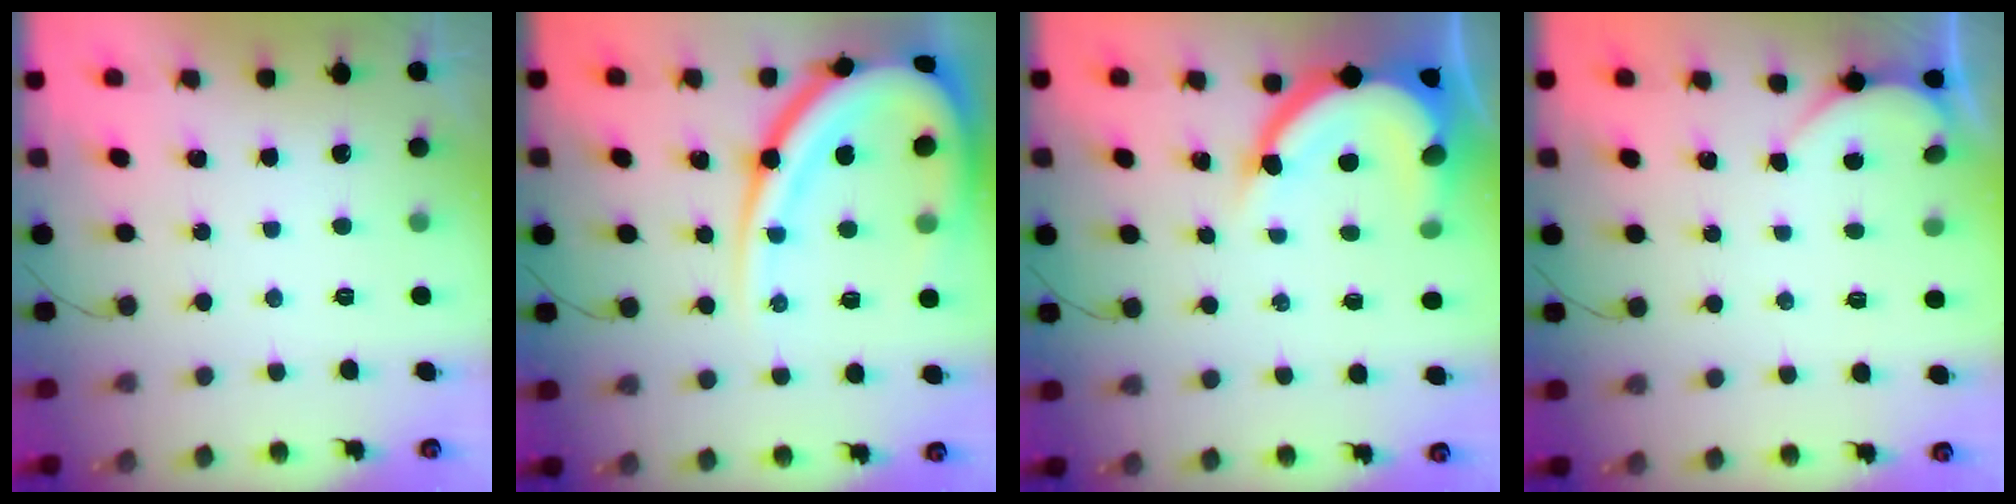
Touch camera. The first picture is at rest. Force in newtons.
{"total": 22.1, "press": 22.0, "slide": 2.0}
{"total": 12.7, "press": 12.7, "slide": 0.9}
{"total": 1.9, "press": 1.9, "slide": 0.1}